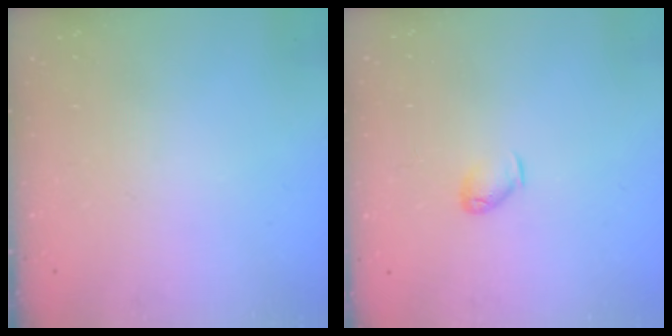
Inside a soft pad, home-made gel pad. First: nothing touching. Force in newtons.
{"total": 3.9, "press": 3.8, "slide": 0.7}